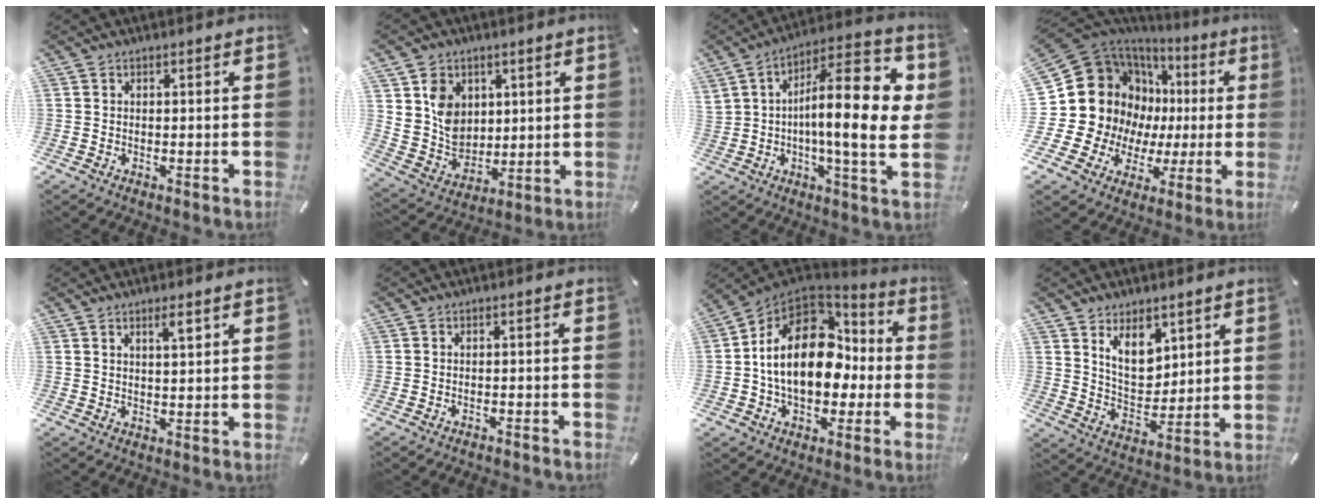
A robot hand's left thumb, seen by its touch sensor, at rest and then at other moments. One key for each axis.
{"total": 9.3, "fx": 3.6, "fy": 8.2, "fz": 2.7, "tx": -0.057, "ty": -0.010, "tz": 0.076}
{"total": 20.1, "fx": 2.2, "fy": 6.7, "fz": 18.8, "tx": -0.283, "ty": -0.013, "tz": 0.027}
{"total": 22.1, "fx": 5.4, "fy": 17.8, "fz": 11.9, "tx": -0.244, "ty": -0.054, "tz": 0.128}
{"total": 2.9, "fx": 2.0, "fy": 0.3, "fz": 2.1, "tx": -0.037, "ty": -0.004, "tz": 0.033}
{"total": 1.4, "fx": -1.3, "fy": 0.3, "fz": 0.3, "tx": -0.008, "ty": 0.004, "tz": -0.026}
{"total": 18.7, "fx": 0.8, "fy": 13.4, "fz": 13.1, "tx": -0.232, "ty": 0.002, "tz": 0.014}
{"total": 10.3, "fx": 5.6, "fy": 6.8, "fz": 5.4, "tx": -0.091, "ty": -0.023, "tz": 0.103}